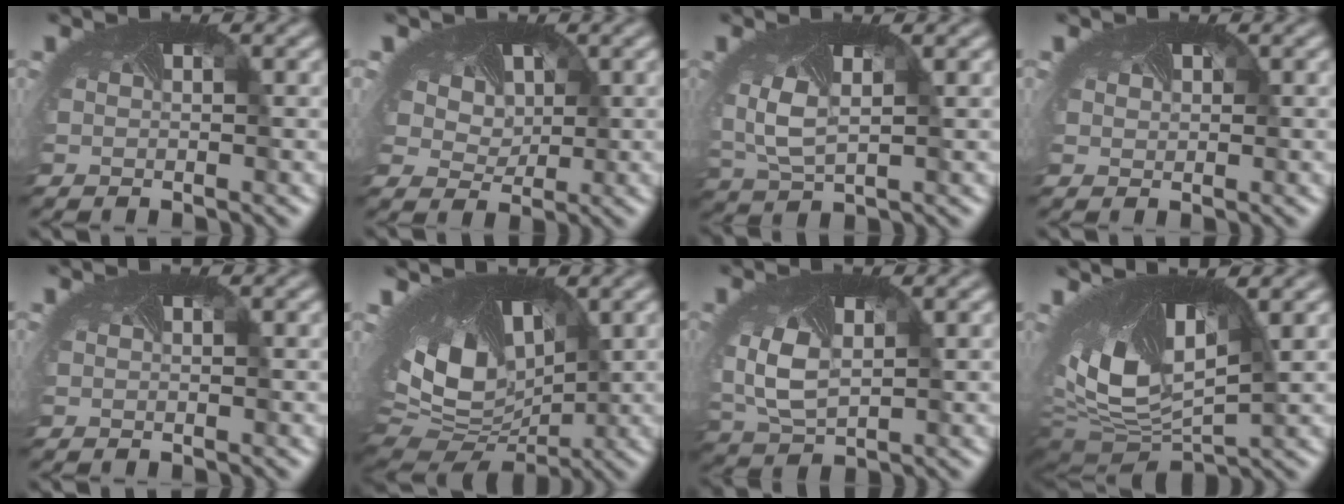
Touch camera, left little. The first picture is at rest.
{"total": 5.3, "force": [2.6, 4.0, 2.4], "torque": [-0.059, 0.005, 0.029]}
{"total": 3.9, "force": [0.3, 2.3, 3.1], "torque": [-0.098, -0.016, 0.010]}
{"total": 0.9, "force": [0.2, -0.1, -0.8], "torque": [-0.002, -0.013, 0.011]}
{"total": 0.0}
{"total": 13.2, "force": [3.1, 8.3, 9.7], "torque": [-0.218, 0.002, 0.075]}
{"total": 4.0, "force": [0.0, 2.6, 3.0], "torque": [-0.098, -0.019, 0.006]}
{"total": 12.5, "force": [2.0, 6.8, 10.3], "torque": [-0.203, -0.014, 0.049]}